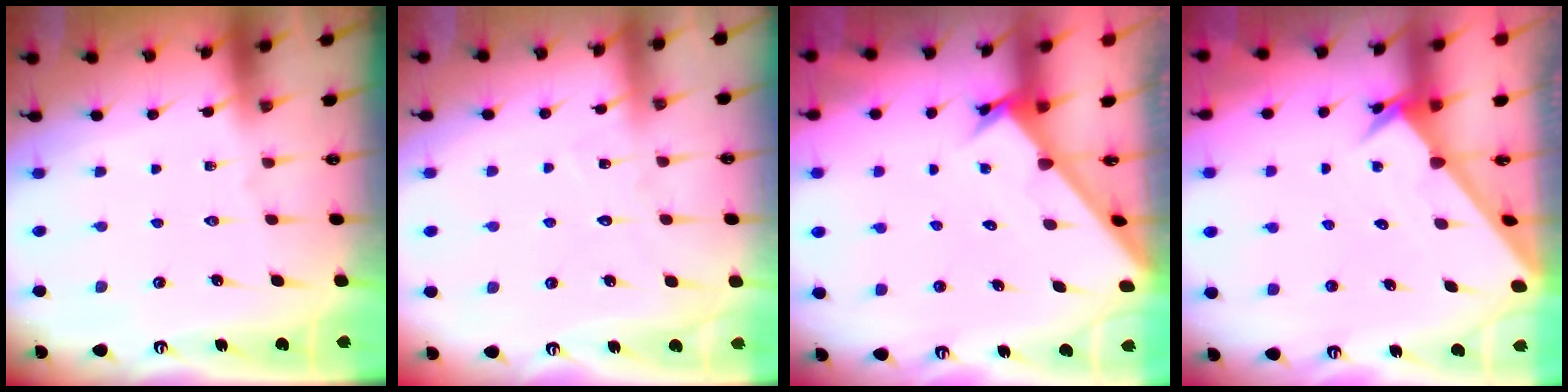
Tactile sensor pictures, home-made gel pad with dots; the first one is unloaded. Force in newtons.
{"total": 6.3, "press": 6.3, "slide": 0.5}
{"total": 2.8, "press": 2.8, "slide": 0.3}
{"total": 2.9, "press": 2.9, "slide": 0.1}